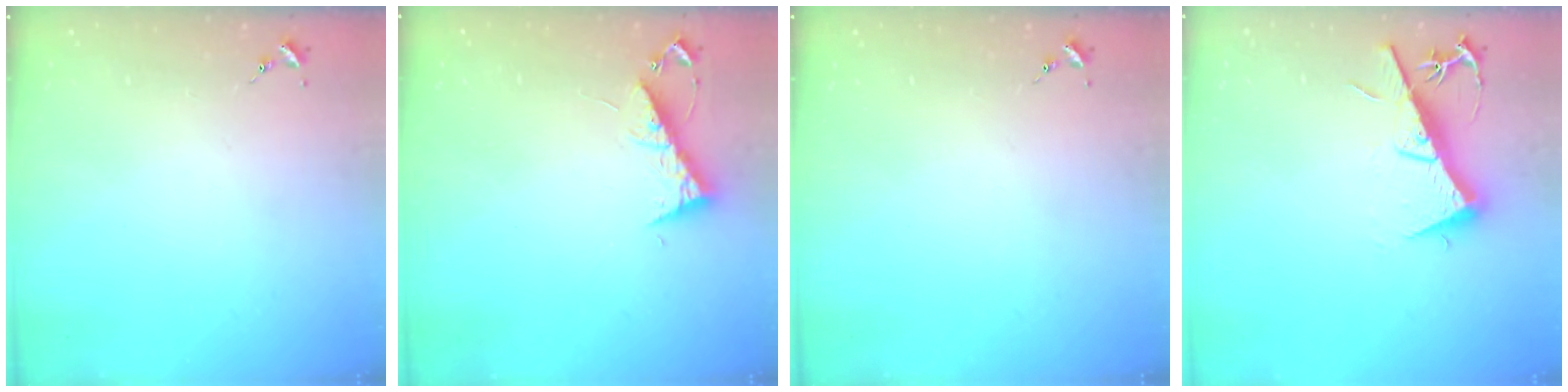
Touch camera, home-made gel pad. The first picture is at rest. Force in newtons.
{"total": 7.7, "press": 7.6, "slide": 0.6}
{"total": 0.0}
{"total": 12.5, "press": 12.5, "slide": 0.5}